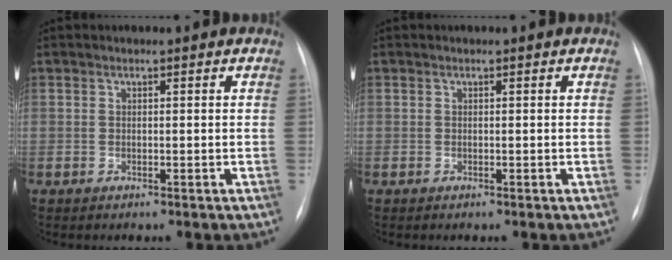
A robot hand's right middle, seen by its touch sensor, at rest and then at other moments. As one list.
[{"total": 0.0}]